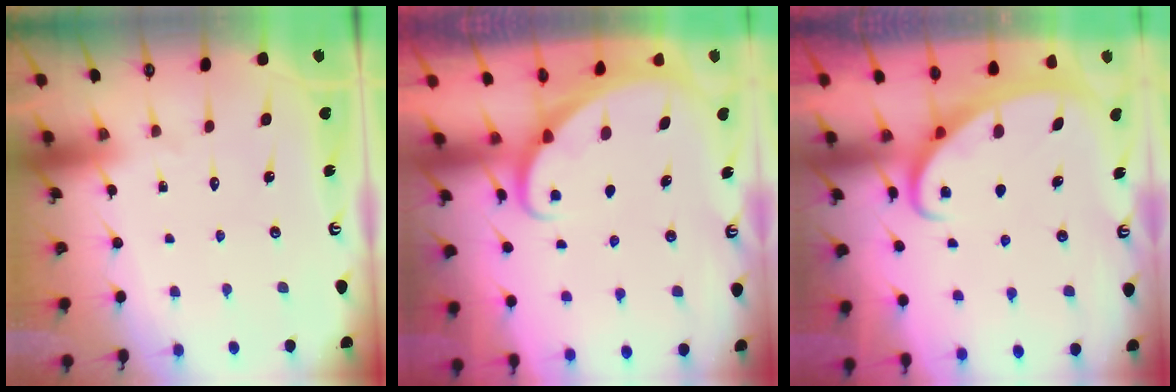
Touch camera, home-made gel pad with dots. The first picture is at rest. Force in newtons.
{"total": 1.8, "press": 1.8, "slide": 0.1}
{"total": 2.5, "press": 2.4, "slide": 0.4}